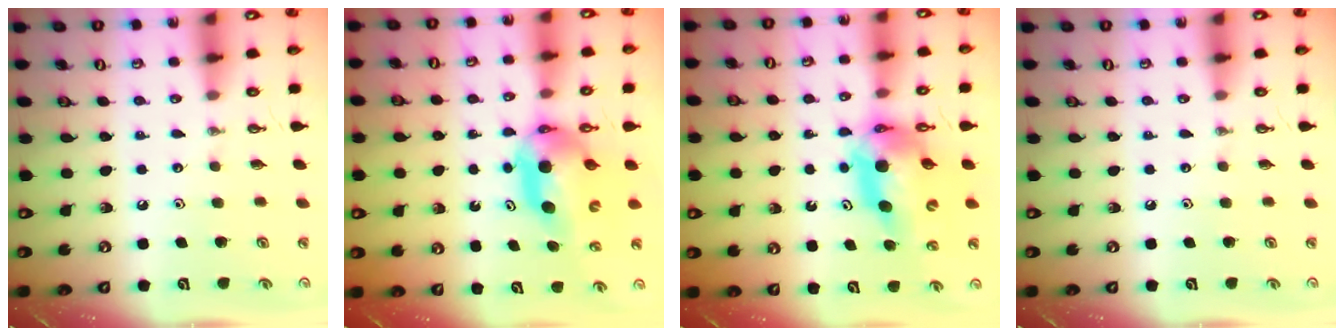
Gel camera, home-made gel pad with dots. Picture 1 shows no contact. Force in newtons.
{"total": 8.1, "press": 8.0, "slide": 1.0}
{"total": 11.3, "press": 11.3, "slide": 1.2}
{"total": 0.0}